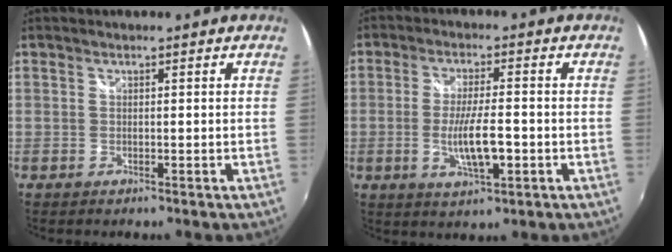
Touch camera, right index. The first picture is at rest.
{"total": 7.9, "force": [-2.0, 1.6, 7.4], "torque": [-0.141, -0.012, -0.031]}